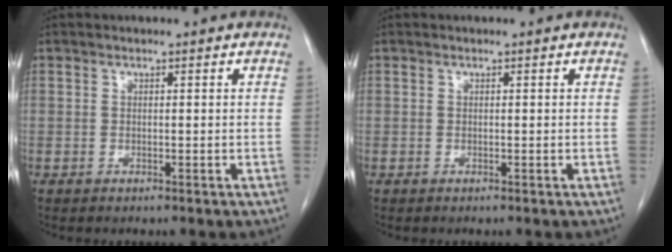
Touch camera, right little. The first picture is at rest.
{"total": 0.0}